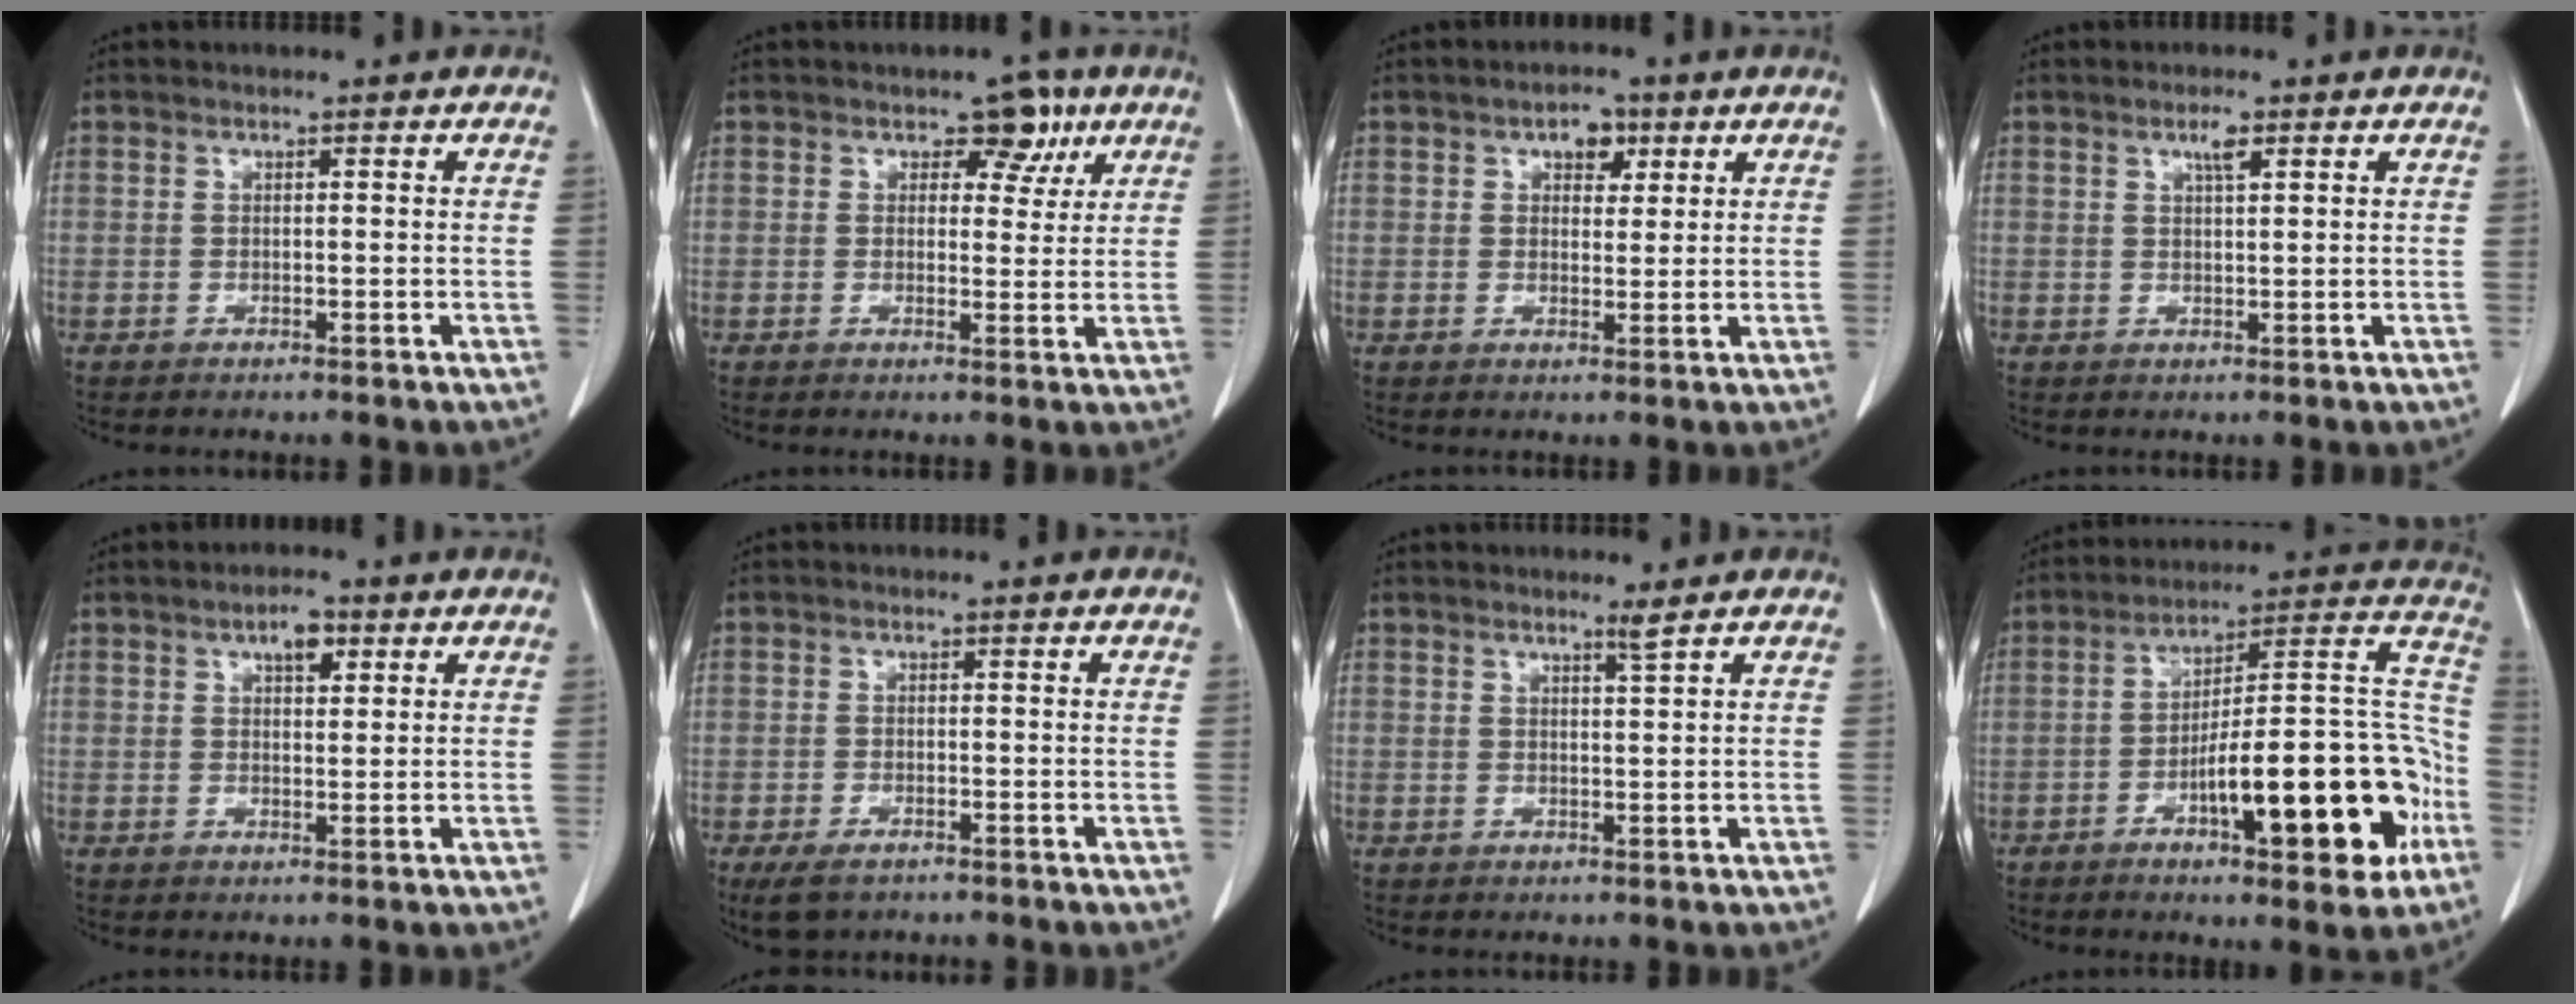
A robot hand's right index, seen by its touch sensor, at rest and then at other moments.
{"total": 4.6, "force": [2.4, 3.0, 2.5], "torque": [-0.017, 0.006, 0.029]}
{"total": 3.8, "force": [1.9, 2.2, 2.4], "torque": [-0.031, 0.008, 0.028]}
{"total": 2.1, "force": [1.2, 0.3, 1.7], "torque": [-0.033, 0.001, 0.021]}
{"total": 3.5, "force": [1.7, 1.4, 2.6], "torque": [-0.041, 0.003, 0.027]}
{"total": 4.0, "force": [-2.8, 1.8, 2.3], "torque": [-0.043, -0.008, -0.040]}
{"total": 1.2, "force": [0.9, -0.5, 0.6], "torque": [-0.024, -0.012, 0.020]}
{"total": 22.2, "force": [-8.0, 5.0, 20.1], "torque": [-0.245, 0.031, -0.105]}